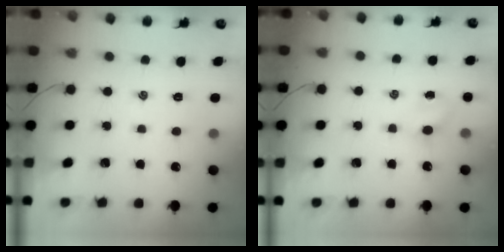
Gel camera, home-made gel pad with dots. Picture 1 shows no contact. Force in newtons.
{"total": 3.1, "press": 2.9, "slide": 1.0}